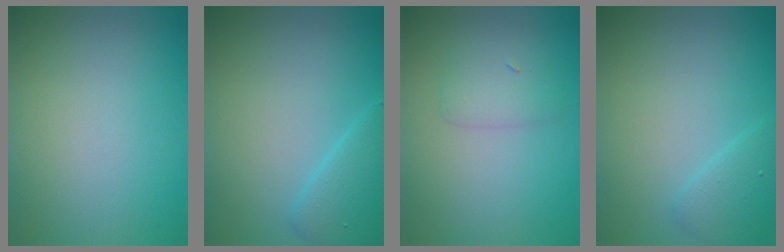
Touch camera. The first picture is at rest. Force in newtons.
{"total": 2.9, "press": 2.9, "slide": 0.2}
{"total": 1.7, "press": 1.7, "slide": 0.1}
{"total": 1.8, "press": 1.8, "slide": 0.1}